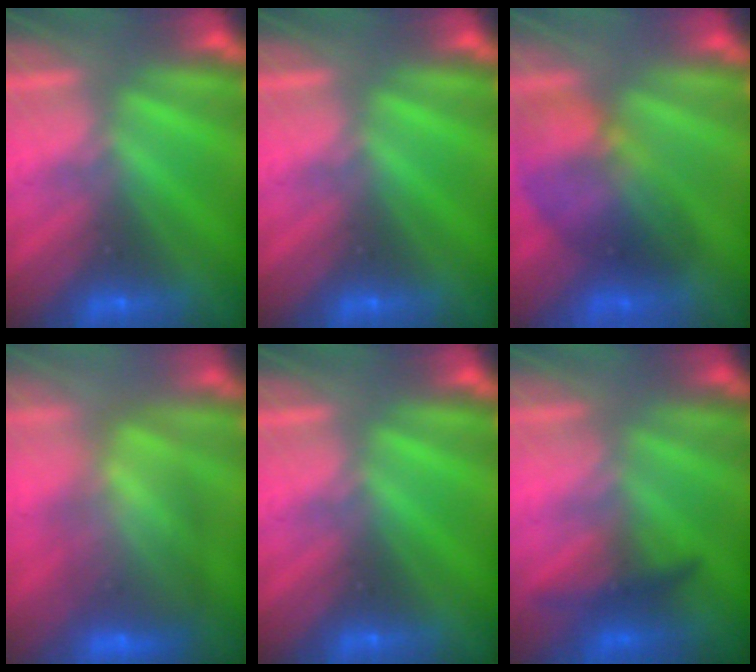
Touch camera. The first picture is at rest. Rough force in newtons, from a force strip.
{"total": 0.0}
{"total": 6.4}
{"total": 9.0}
{"total": 0.0}
{"total": 1.3}